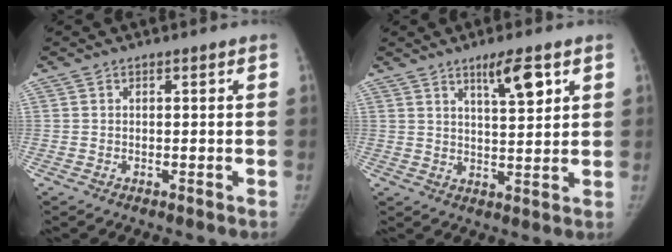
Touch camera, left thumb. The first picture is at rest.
{"total": 6.7, "force": [3.7, 1.5, 5.4], "torque": [-0.079, -0.023, 0.061]}